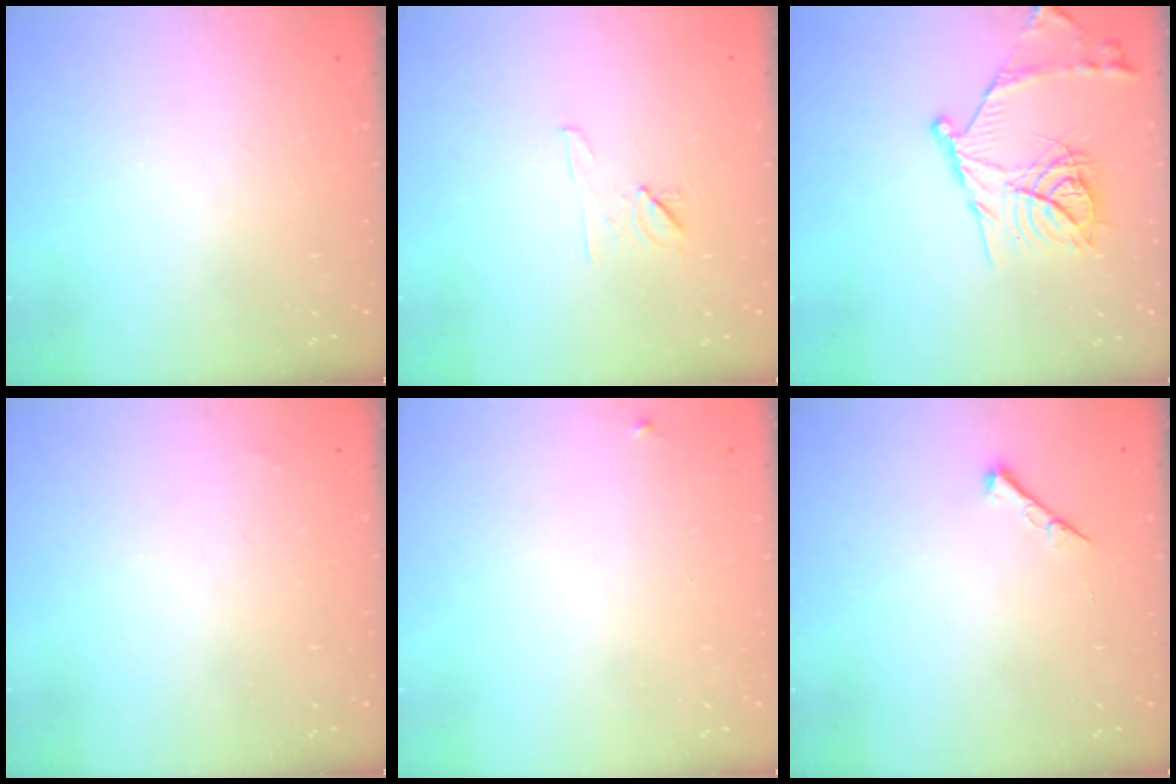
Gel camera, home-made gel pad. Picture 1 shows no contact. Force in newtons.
{"total": 6.4, "press": 6.4, "slide": 0.6}
{"total": 18.4, "press": 18.4, "slide": 1.3}
{"total": 1.3, "press": 1.3, "slide": 0.2}
{"total": 3.3, "press": 3.3, "slide": 0.4}
{"total": 4.3, "press": 4.3, "slide": 0.5}